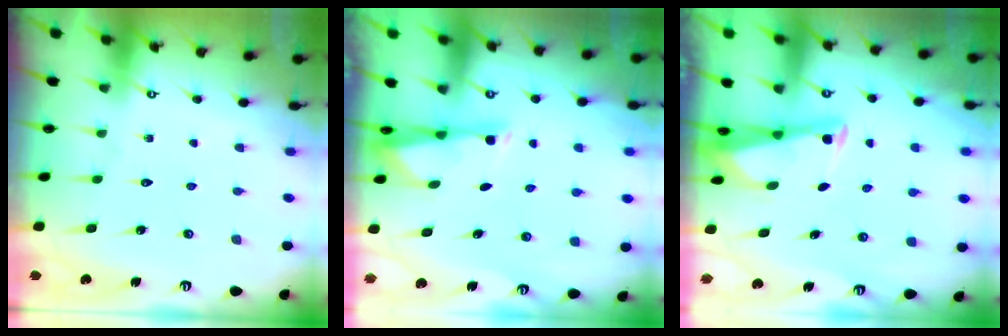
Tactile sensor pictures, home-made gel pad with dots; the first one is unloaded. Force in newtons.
{"total": 2.9, "press": 2.9, "slide": 0.5}
{"total": 2.7, "press": 2.7, "slide": 0.3}